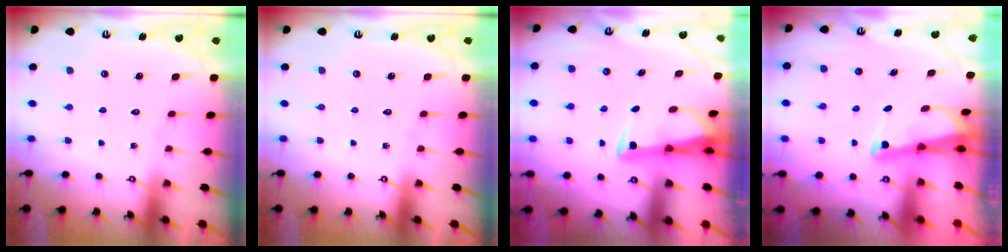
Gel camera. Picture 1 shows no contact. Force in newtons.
{"total": 0.0}
{"total": 3.1, "press": 3.0, "slide": 0.7}
{"total": 2.4, "press": 2.4, "slide": 0.2}